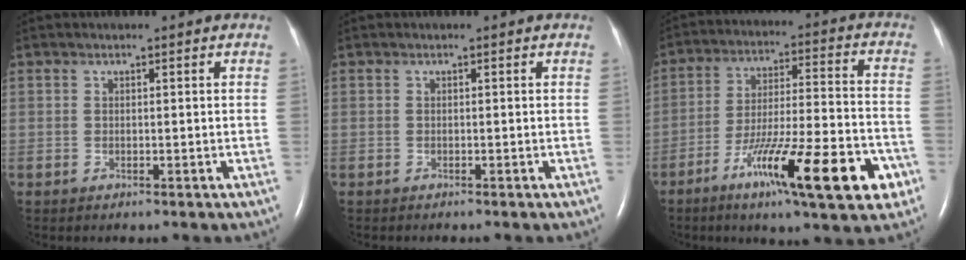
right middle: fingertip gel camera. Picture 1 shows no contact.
{"total": 0.6, "force": [-0.5, 0.1, 0.2], "torque": [-0.004, -0.002, -0.008]}
{"total": 18.8, "force": [-9.3, 2.2, 16.2], "torque": [-0.236, -0.012, -0.141]}